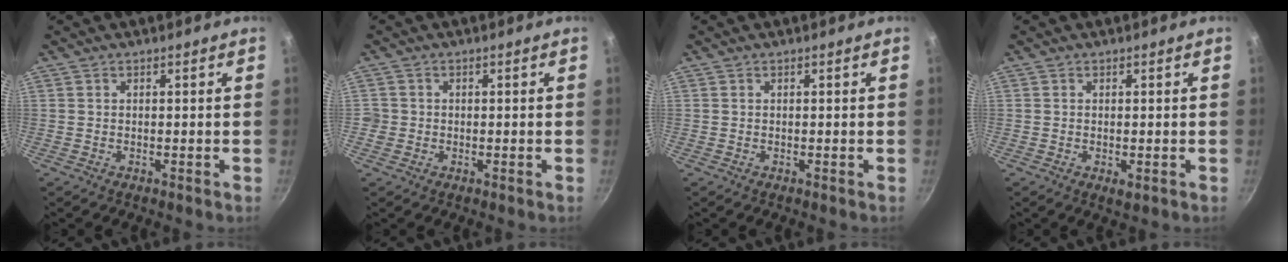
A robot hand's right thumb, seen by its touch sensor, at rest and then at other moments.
{"total": 2.1, "force": [-0.3, 2.0, 0.2], "torque": [0.009, 0.007, -0.008]}
{"total": 0.0}
{"total": 1.4, "force": [-0.3, 0.6, 1.2], "torque": [-0.023, -0.005, -0.002]}